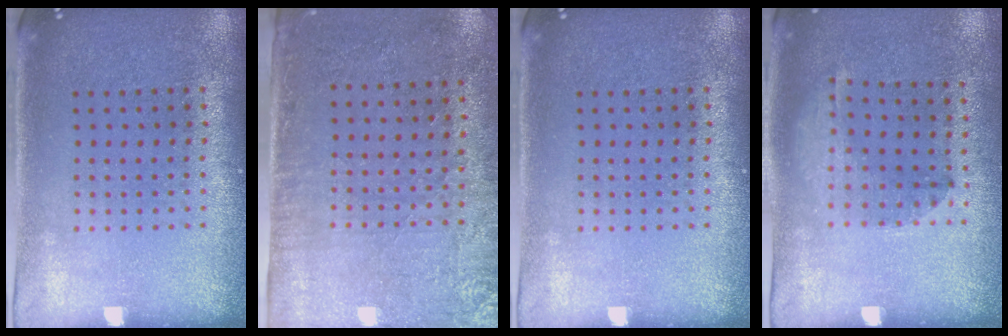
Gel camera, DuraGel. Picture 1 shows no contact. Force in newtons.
{"total": 2.9, "press": 2.4, "slide": 1.6}
{"total": 0.0}
{"total": 1.2, "press": 1.0, "slide": 0.7}